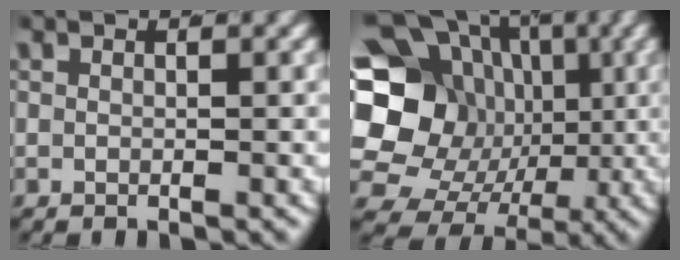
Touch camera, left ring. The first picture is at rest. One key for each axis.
{"total": 19.9, "fx": 0.6, "fy": 16.9, "fz": 10.6, "tx": -0.208, "ty": -0.050, "tz": 0.017}